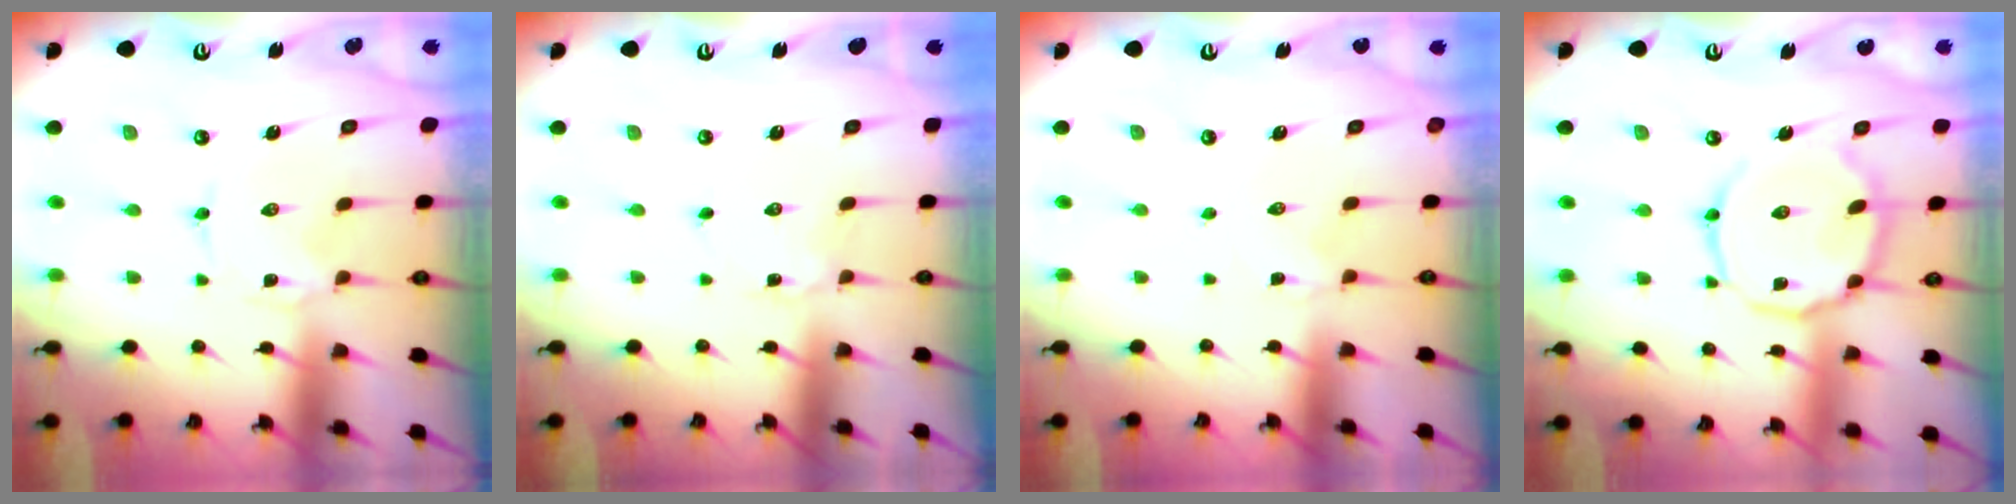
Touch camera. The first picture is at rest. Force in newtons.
{"total": 1.9, "press": 1.9, "slide": 0.2}
{"total": 0.0}
{"total": 13.8, "press": 13.8, "slide": 1.1}